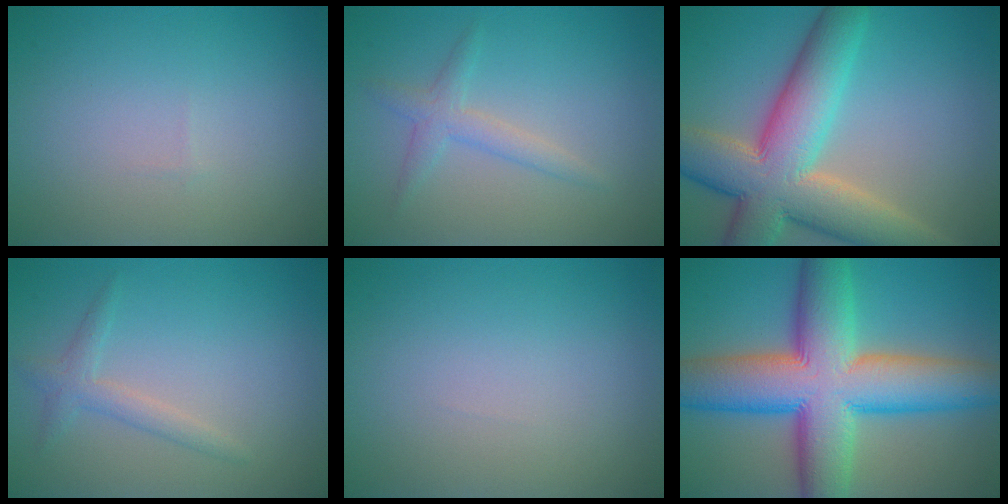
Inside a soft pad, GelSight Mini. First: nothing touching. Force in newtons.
{"total": 2.0, "press": 2.0, "slide": 0.0}
{"total": 11.5, "press": 11.4, "slide": 0.9}
{"total": 1.9, "press": 1.9, "slide": 0.0}
{"total": 0.0}
{"total": 14.0, "press": 13.9, "slide": 0.5}